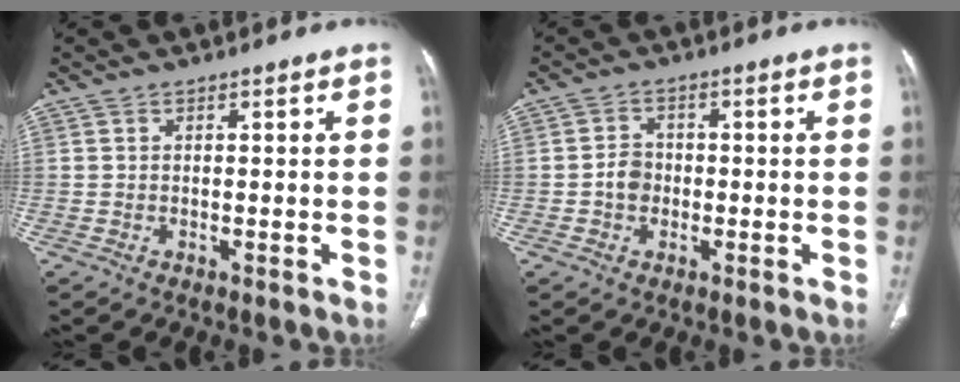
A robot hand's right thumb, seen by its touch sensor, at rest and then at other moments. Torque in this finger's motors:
{"motor_torque": [0.34, 0.27, 0.42, 0.18, -0.01]}